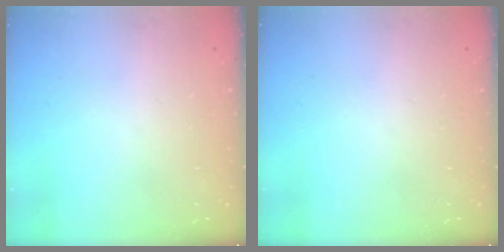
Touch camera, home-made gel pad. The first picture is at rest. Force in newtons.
{"total": 0.0}